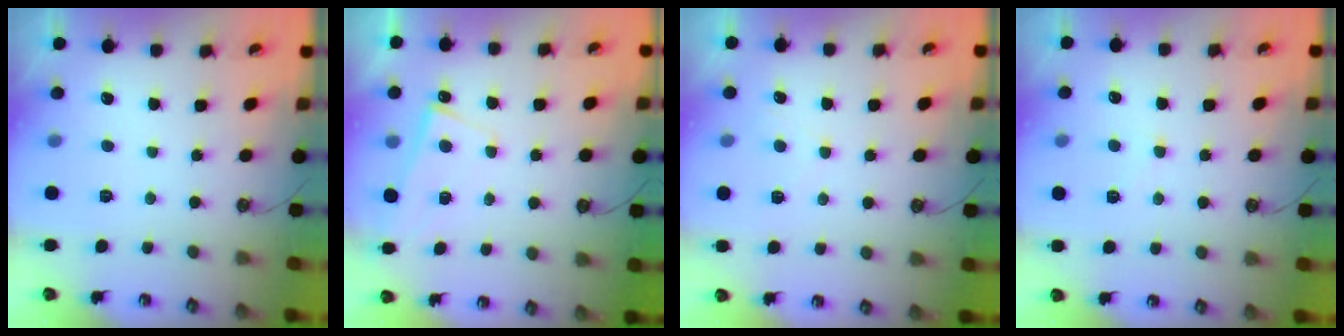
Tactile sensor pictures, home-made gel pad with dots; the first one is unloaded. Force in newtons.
{"total": 2.2, "press": 2.1, "slide": 0.4}
{"total": 3.3, "press": 3.3, "slide": 0.4}
{"total": 0.9, "press": 0.4, "slide": 0.8}